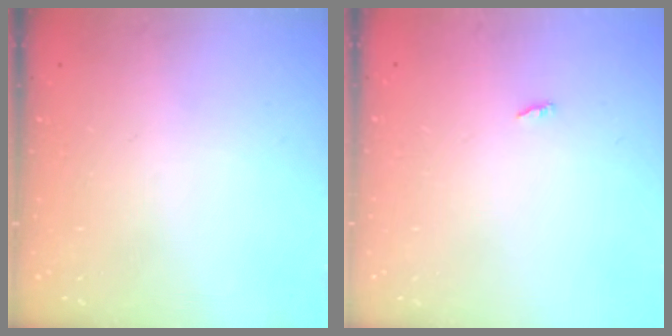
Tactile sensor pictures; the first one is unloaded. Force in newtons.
{"total": 1.8, "press": 1.8, "slide": 0.2}